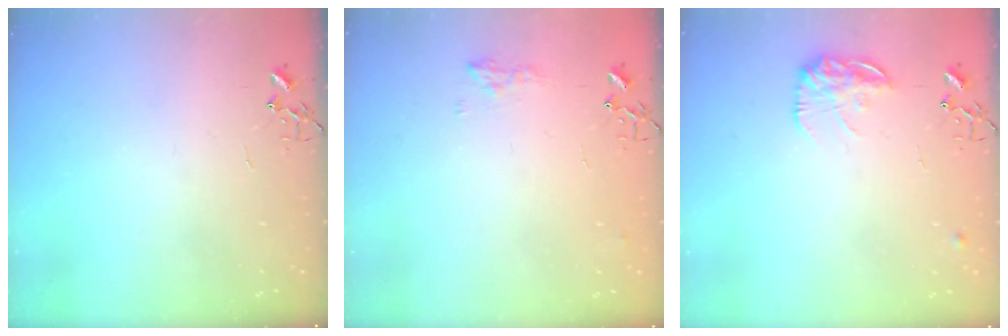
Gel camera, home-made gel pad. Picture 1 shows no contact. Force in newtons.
{"total": 7.5, "press": 7.5, "slide": 0.5}
{"total": 12.3, "press": 12.2, "slide": 0.6}